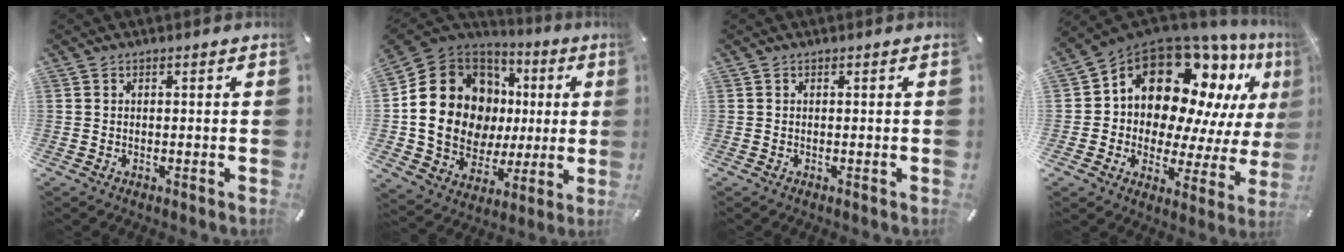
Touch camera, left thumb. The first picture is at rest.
{"total": 20.7, "force": [1.7, 17.1, 11.5], "torque": [-0.219, -0.021, 0.052]}
{"total": 0.0}
{"total": 17.2, "force": [9.6, 11.4, 8.6], "torque": [-0.148, -0.088, 0.171]}